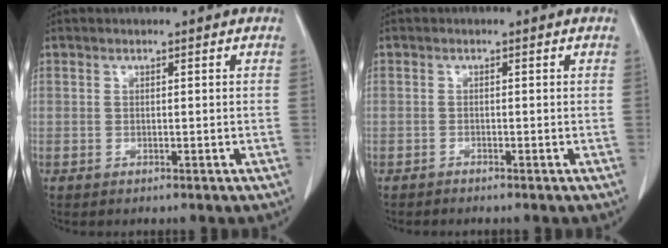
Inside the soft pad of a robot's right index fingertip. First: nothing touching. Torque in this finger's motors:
{"motor_torque": [0.03, -0.11, 0.00, 0.01]}